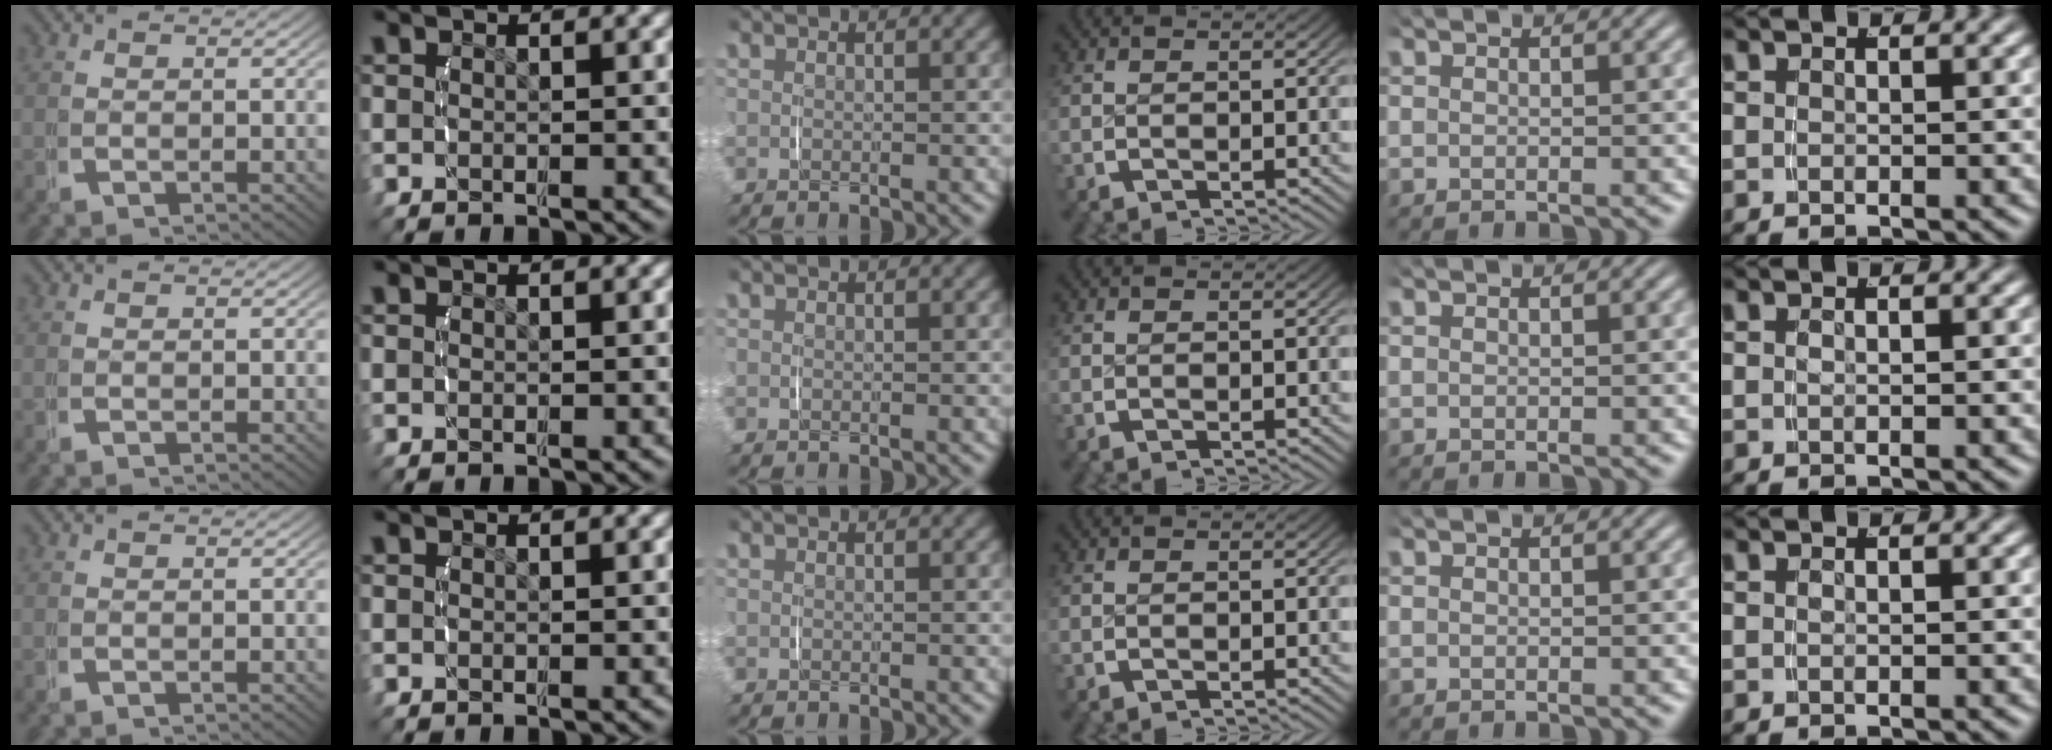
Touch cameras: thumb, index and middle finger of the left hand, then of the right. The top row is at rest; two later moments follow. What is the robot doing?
{"motion": "lift_and_place", "object": "jewelry box"}